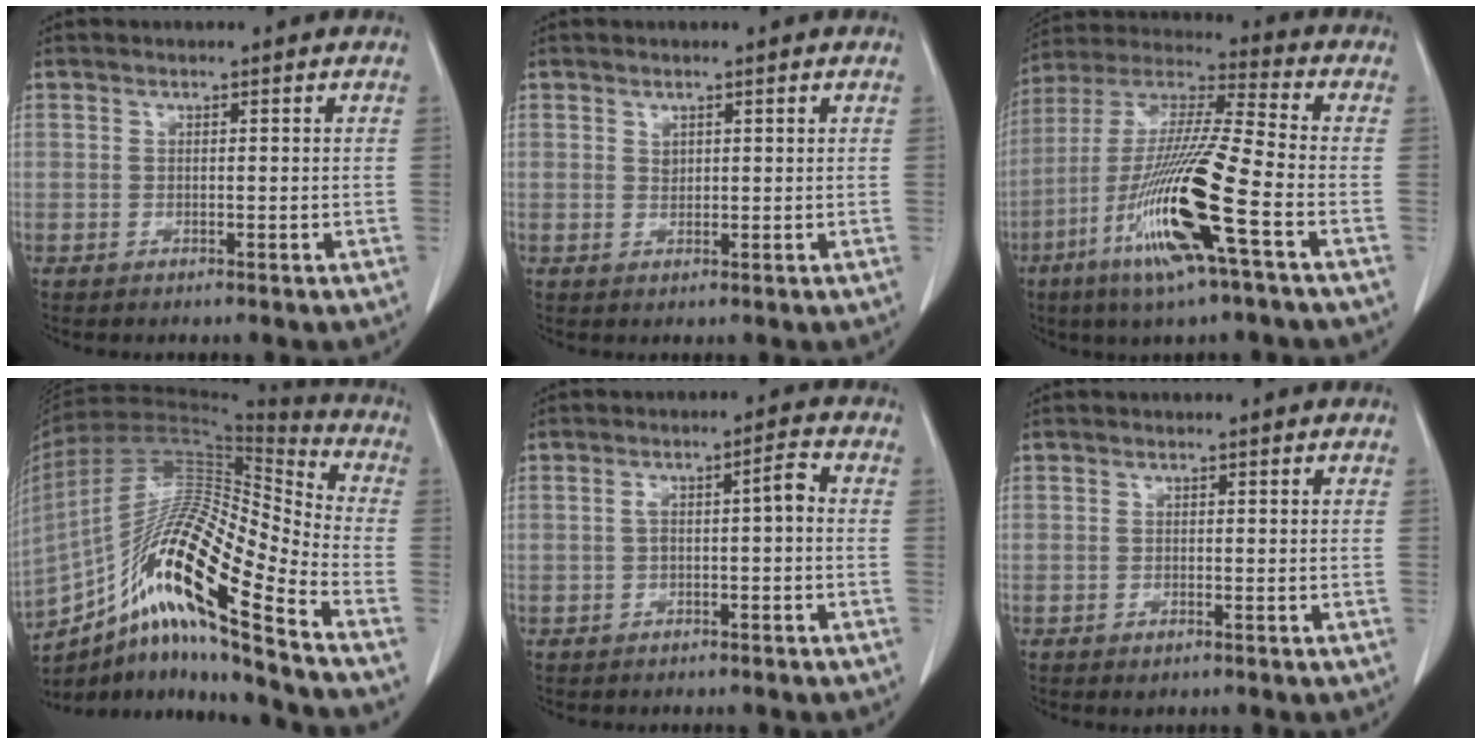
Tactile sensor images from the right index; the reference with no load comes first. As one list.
[{"total": 1.0, "force": [0.6, 0.6, 0.4], "torque": [-0.003, 0.001, 0.015]}, {"total": 18.3, "force": [-7.1, 0.2, 16.8], "torque": [-0.353, -0.027, -0.139]}, {"total": 22.0, "force": [-13.0, 1.4, 17.7], "torque": [-0.339, -0.005, -0.235]}, {"total": 3.6, "force": [-0.5, 0.7, 3.5], "torque": [-0.055, 0.022, -0.003]}, {"total": 0.8, "force": [-0.5, 0.4, 0.5], "torque": [-0.010, -0.001, -0.001]}]